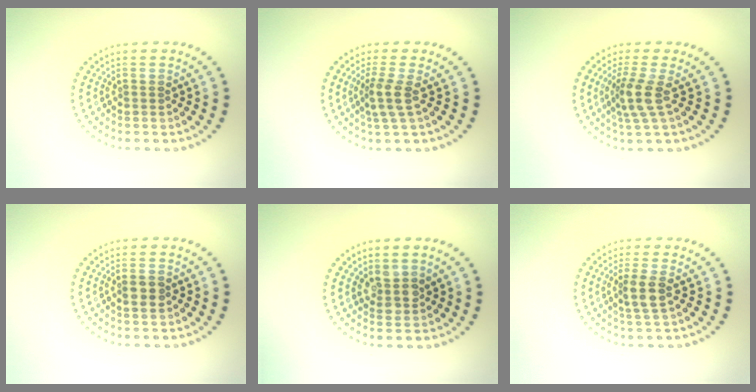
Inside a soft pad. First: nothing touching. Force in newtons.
{"total": 2.4, "press": 1.9, "slide": 1.5}
{"total": 2.8, "press": 2.1, "slide": 1.9}
{"total": 1.7, "press": 1.7, "slide": 0.5}
{"total": 2.2, "press": 2.0, "slide": 1.0}
{"total": 2.2, "press": 1.9, "slide": 1.1}